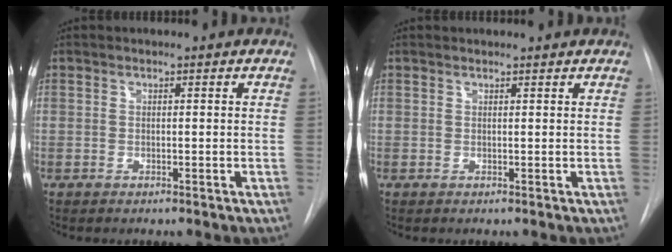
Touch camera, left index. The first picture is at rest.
{"total": 0.9, "force": [0.9, 0.0, 0.1], "torque": [-0.008, 0.009, 0.011]}